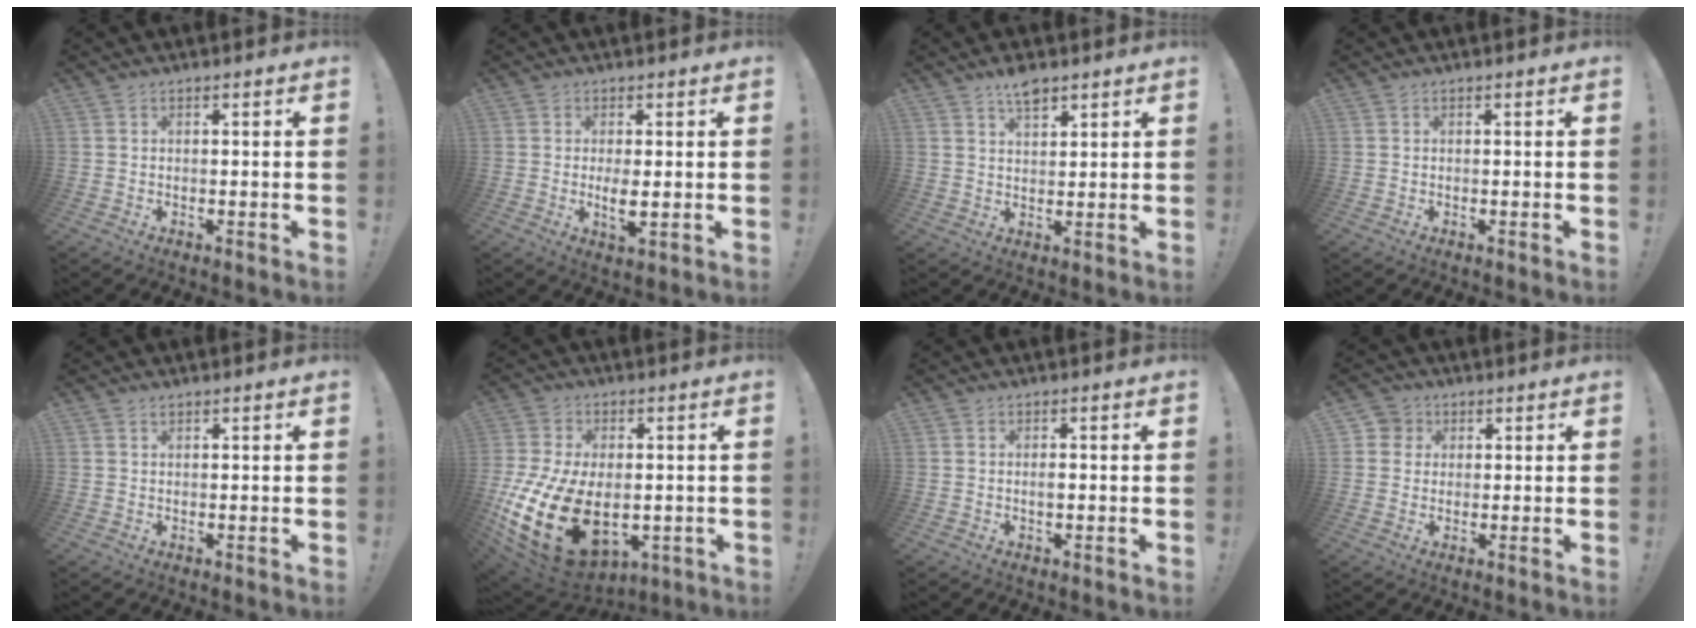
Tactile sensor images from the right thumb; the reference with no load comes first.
{"total": 4.5, "force": [0.1, 1.2, 4.3], "torque": [-0.067, -0.015, 0.000]}
{"total": 5.7, "force": [4.1, 2.2, 3.2], "torque": [-0.049, -0.023, 0.071]}
{"total": 0.0}
{"total": 0.6, "force": [0.6, 0.2, 0.1], "torque": [0.003, -0.004, 0.010]}
{"total": 24.9, "force": [-5.3, 15.6, 18.7], "torque": [-0.360, 0.025, -0.070]}
{"total": 1.4, "force": [-0.4, 0.6, 1.2], "torque": [-0.019, 0.002, -0.008]}
{"total": 4.4, "force": [1.4, 4.1, 0.9], "torque": [-0.015, -0.002, 0.027]}